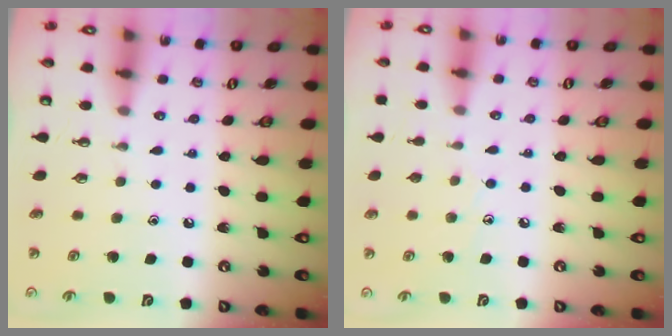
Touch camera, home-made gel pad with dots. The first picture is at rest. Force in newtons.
{"total": 5.2, "press": 5.2, "slide": 0.7}